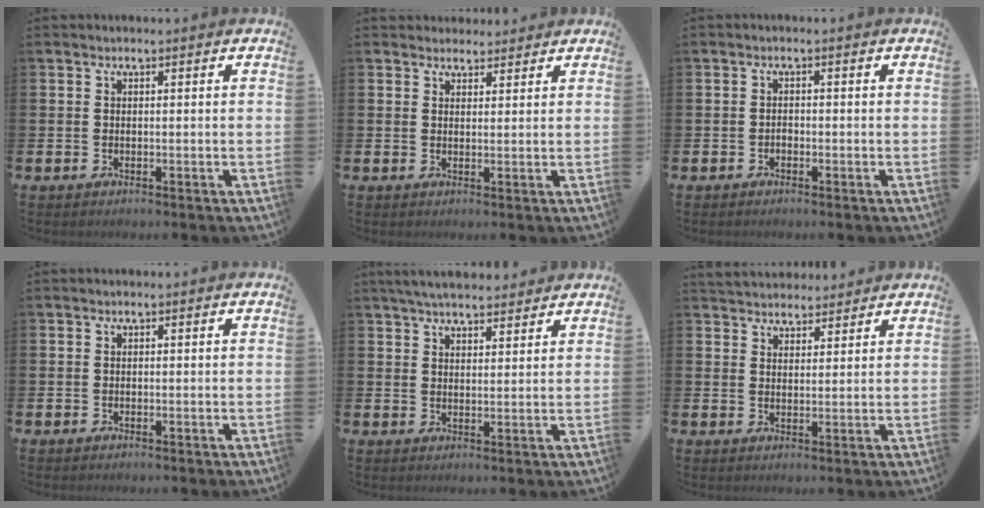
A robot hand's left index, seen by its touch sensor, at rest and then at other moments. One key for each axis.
{"total": 2.7, "fx": 2.5, "fy": 1.0, "fz": -0.2, "tx": 0.006, "ty": -0.009, "tz": 0.045}
{"total": 0.9, "fx": -0.6, "fy": 0.5, "fz": 0.3, "tx": -0.012, "ty": 0.002, "tz": -0.012}
{"total": 0.0}
{"total": 4.7, "fx": 4.5, "fy": 1.0, "fz": 1.0, "tx": -0.029, "ty": -0.013, "tz": 0.084}
{"total": 3.9, "fx": 3.7, "fy": 1.0, "fz": -0.3, "tx": -0.006, "ty": -0.015, "tz": 0.069}